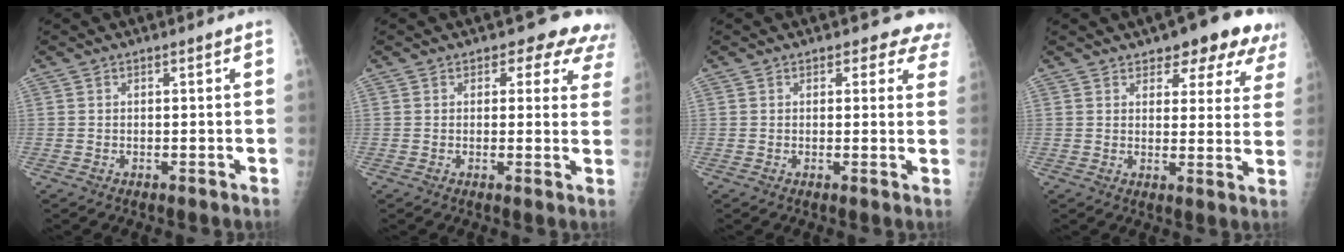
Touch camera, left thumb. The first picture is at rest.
{"total": 8.0, "force": [5.7, 4.6, 3.3], "torque": [0.016, -0.018, 0.045]}
{"total": 5.3, "force": [4.2, 2.7, 1.6], "torque": [0.025, -0.016, 0.034]}
{"total": 12.2, "force": [8.4, 5.4, 7.0], "torque": [-0.036, -0.035, 0.094]}